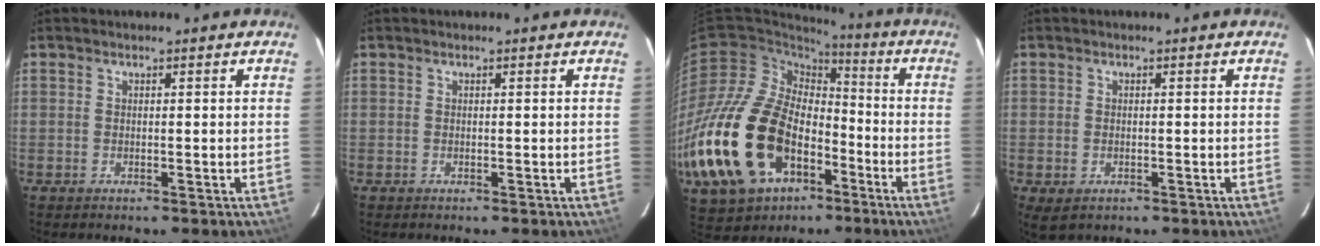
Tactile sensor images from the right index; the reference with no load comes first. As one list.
[{"total": 0.0}, {"total": 31.4, "force": [-12.9, 20.2, 20.2], "torque": [-0.452, -0.011, -0.212]}, {"total": 3.2, "force": [-1.2, 2.2, 1.9], "torque": [-0.034, -0.010, -0.018]}]